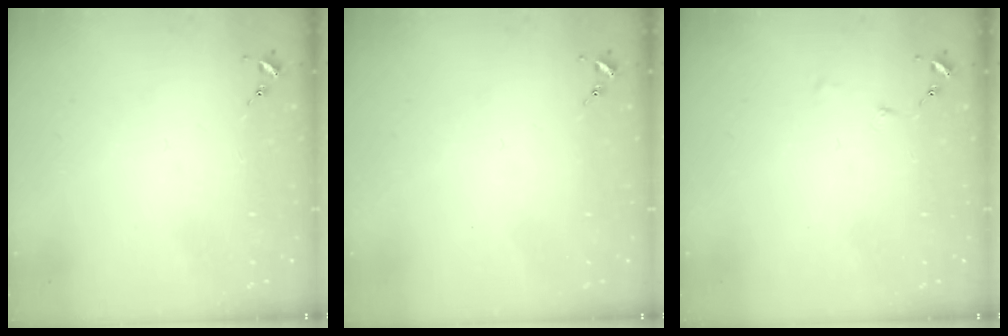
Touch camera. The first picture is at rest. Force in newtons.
{"total": 0.0}
{"total": 0.0}